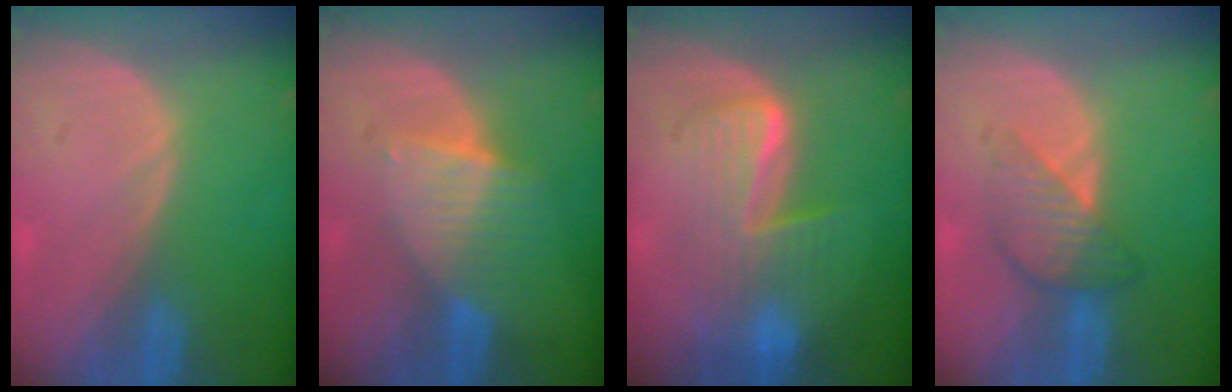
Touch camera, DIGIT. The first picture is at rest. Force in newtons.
{"total": 6.5, "press": 5.9, "slide": 2.8}
{"total": 7.3, "press": 7.3, "slide": 0.2}
{"total": 5.0, "press": 5.0, "slide": 0.1}